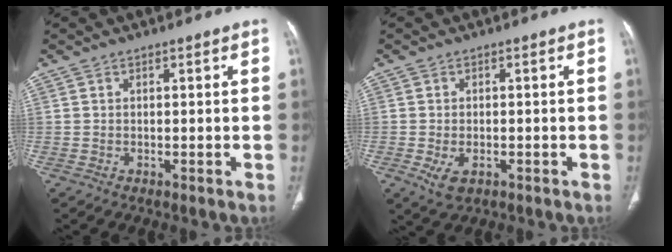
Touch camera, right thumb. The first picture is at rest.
{"total": 4.2, "force": [-1.4, 2.4, 3.1], "torque": [-0.059, 0.000, -0.016]}